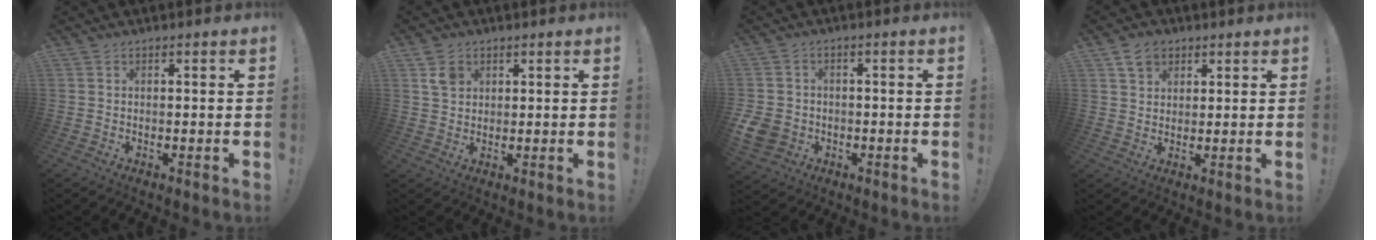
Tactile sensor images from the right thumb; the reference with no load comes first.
{"total": 4.4, "force": [2.2, 3.3, 1.9], "torque": [-0.026, -0.003, 0.040]}
{"total": 5.9, "force": [-1.6, 5.0, 2.7], "torque": [-0.060, 0.005, -0.028]}
{"total": 5.7, "force": [3.4, 4.1, 2.0], "torque": [-0.031, -0.007, 0.064]}